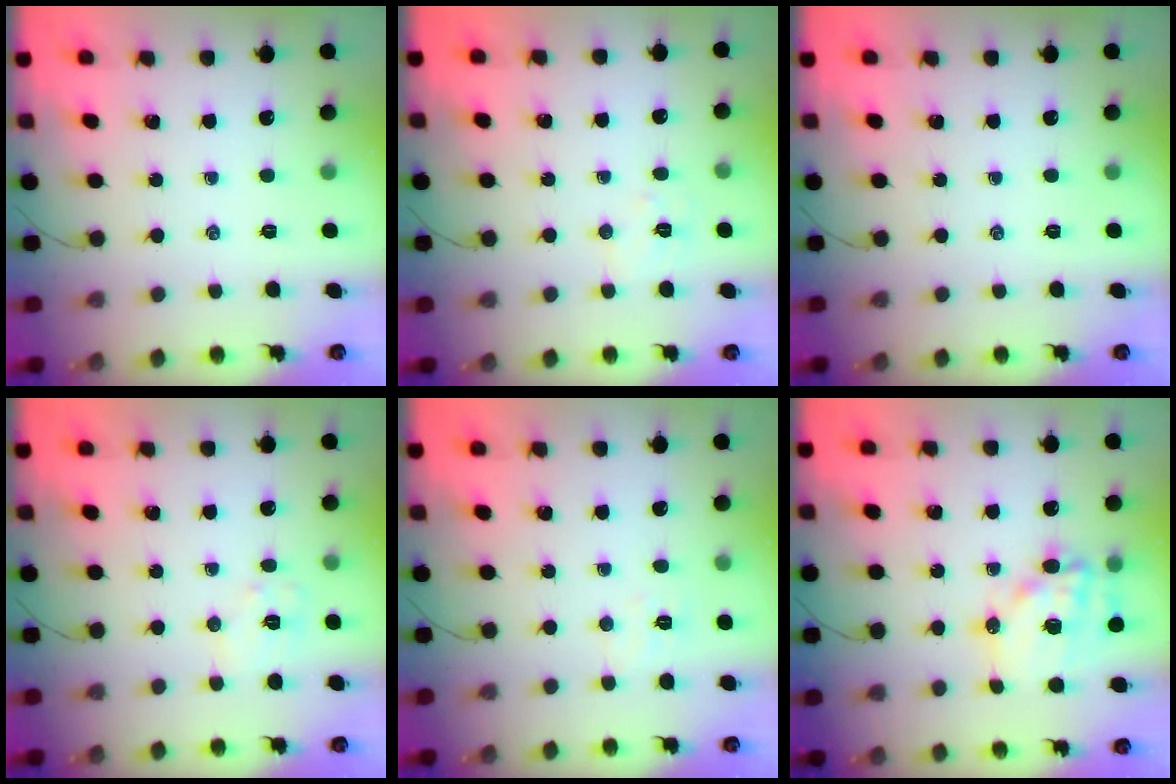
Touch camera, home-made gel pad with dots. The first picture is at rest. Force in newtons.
{"total": 4.8, "press": 4.7, "slide": 1.0}
{"total": 0.0}
{"total": 6.5, "press": 6.5, "slide": 0.7}
{"total": 3.6, "press": 3.5, "slide": 0.9}
{"total": 14.7, "press": 14.3, "slide": 3.3}